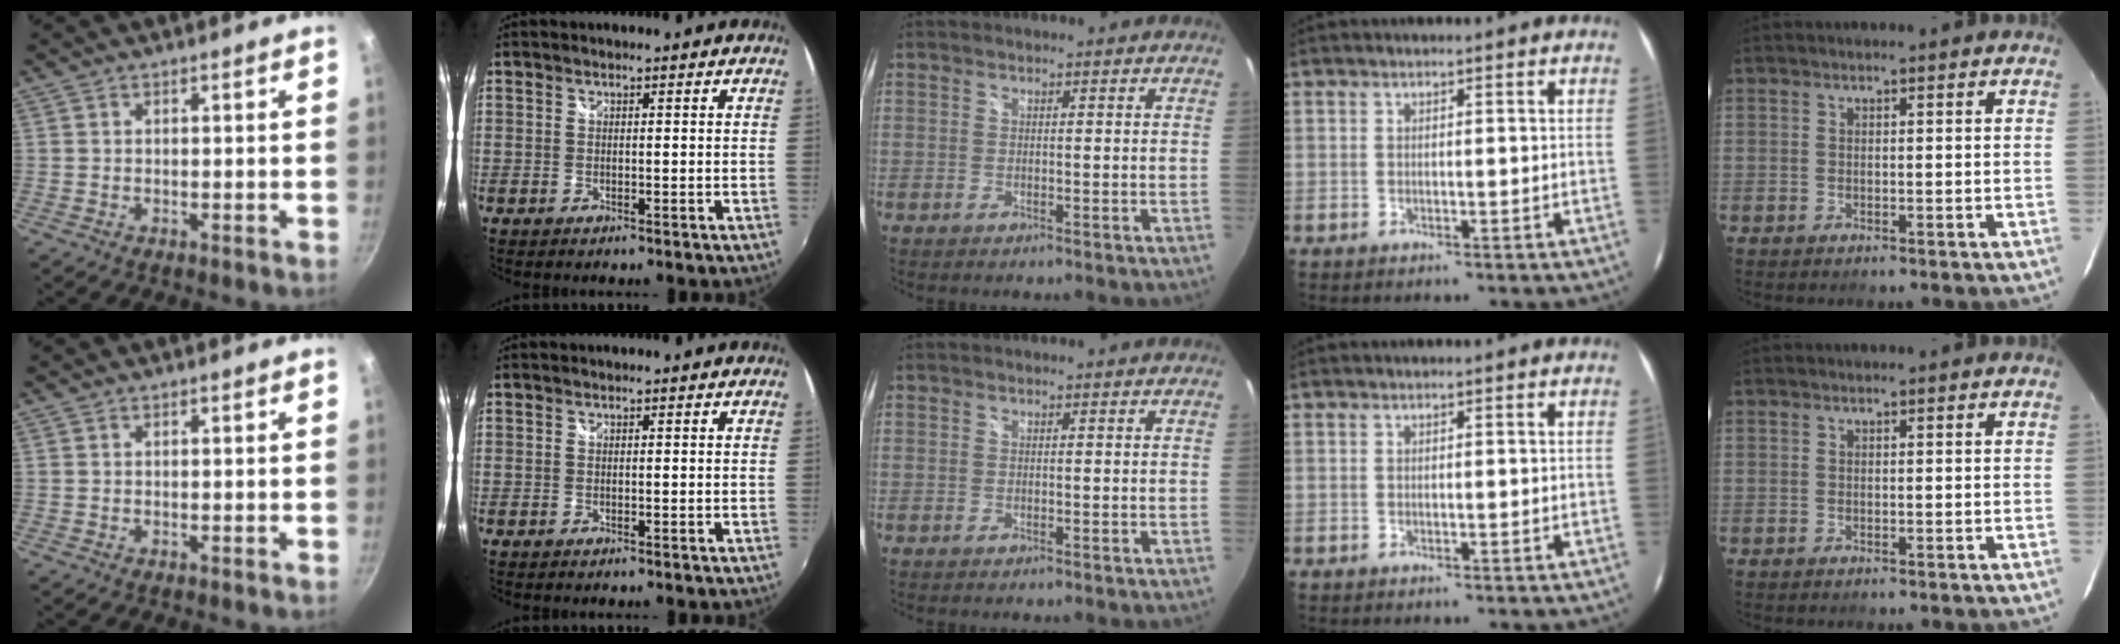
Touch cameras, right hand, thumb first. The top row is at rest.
{}